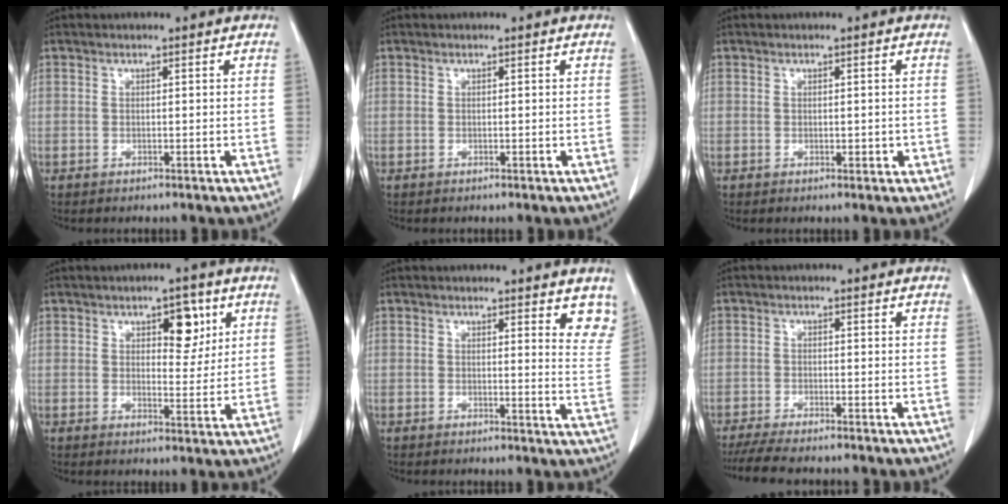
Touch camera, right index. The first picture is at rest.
{"total": 0.0}
{"total": 1.4, "force": [-0.2, 0.7, 1.2], "torque": [-0.016, 0.000, 0.001]}
{"total": 5.6, "force": [2.6, 2.5, 4.3], "torque": [-0.055, 0.002, 0.037]}
{"total": 6.3, "force": [5.3, 1.5, 3.1], "torque": [-0.022, -0.025, 0.038]}
{"total": 7.1, "force": [-6.2, 0.6, 3.5], "torque": [-0.053, -0.019, -0.102]}